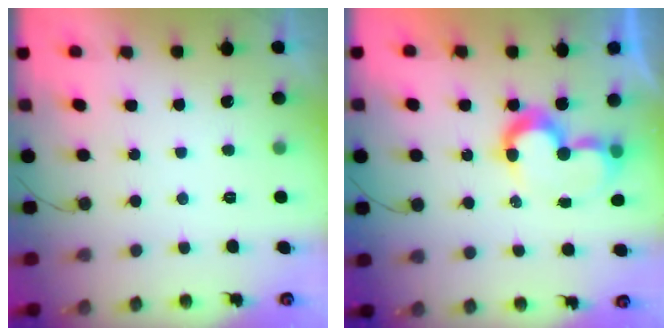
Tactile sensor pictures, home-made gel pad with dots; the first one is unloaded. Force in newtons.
{"total": 9.0, "press": 8.6, "slide": 2.8}